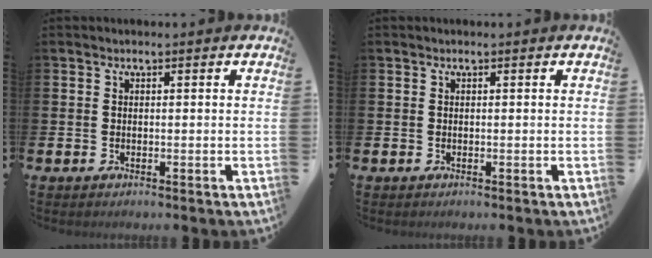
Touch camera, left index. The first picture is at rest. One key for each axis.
{"total": 0.0}